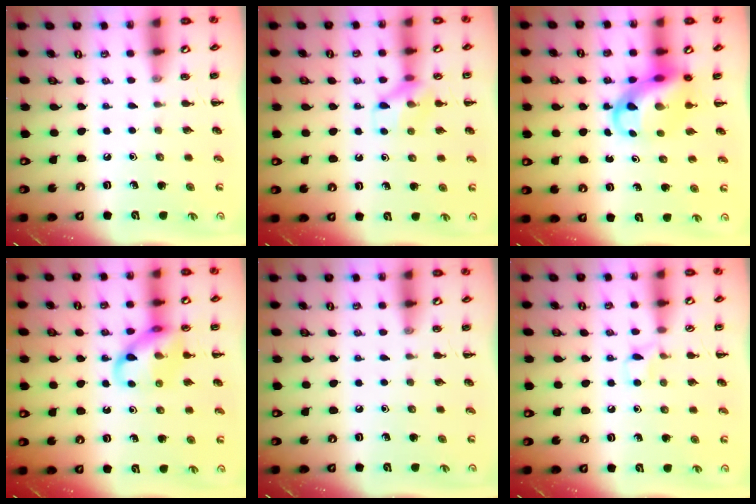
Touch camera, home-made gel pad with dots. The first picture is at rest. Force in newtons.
{"total": 10.2, "press": 10.2, "slide": 0.7}
{"total": 9.9, "press": 9.5, "slide": 2.8}
{"total": 11.8, "press": 11.8, "slide": 1.2}
{"total": 0.0}
{"total": 4.0, "press": 3.7, "slide": 1.5}